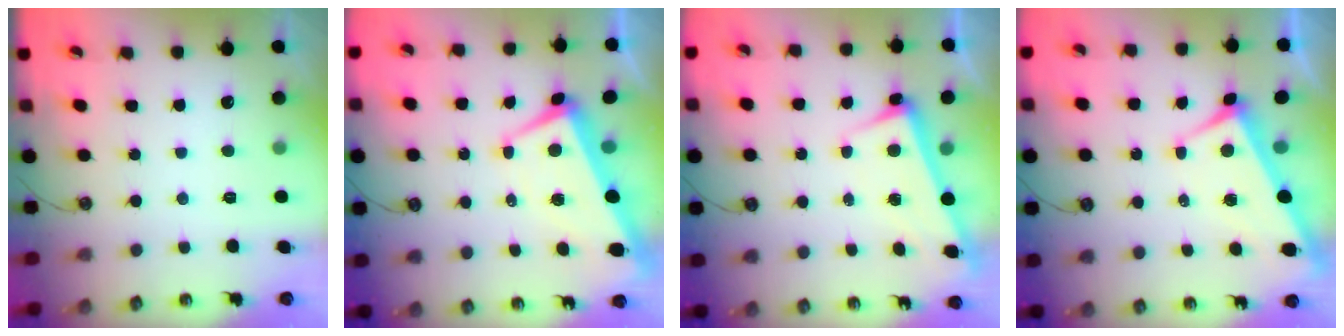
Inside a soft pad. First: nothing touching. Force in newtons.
{"total": 1.9, "press": 1.5, "slide": 1.2}
{"total": 2.6, "press": 2.5, "slide": 0.7}
{"total": 2.7, "press": 2.6, "slide": 0.7}